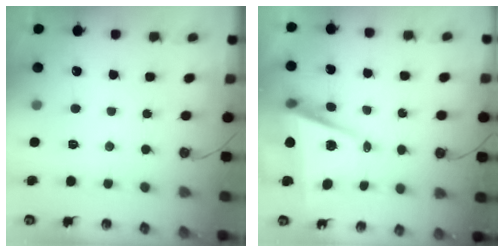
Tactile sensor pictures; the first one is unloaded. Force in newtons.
{"total": 7.5, "press": 6.1, "slide": 4.3}